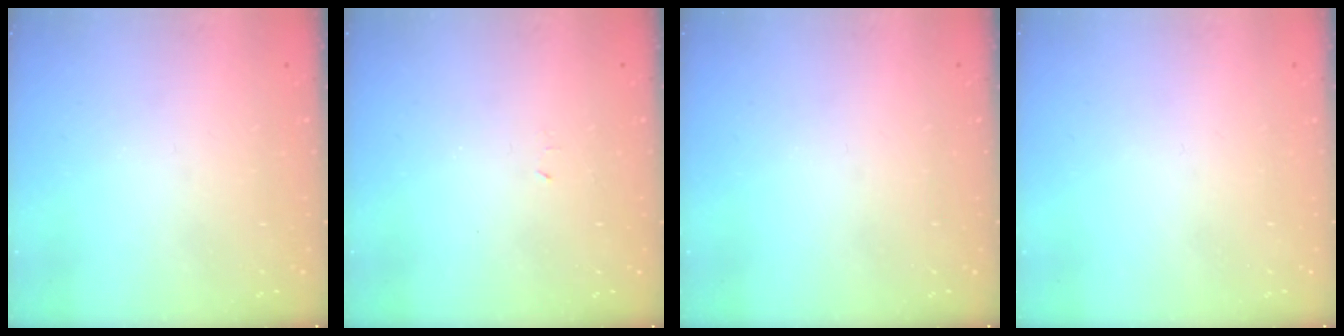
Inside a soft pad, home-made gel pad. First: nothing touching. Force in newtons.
{"total": 2.9, "press": 2.9, "slide": 0.4}
{"total": 0.0}
{"total": 1.6, "press": 1.6, "slide": 0.1}